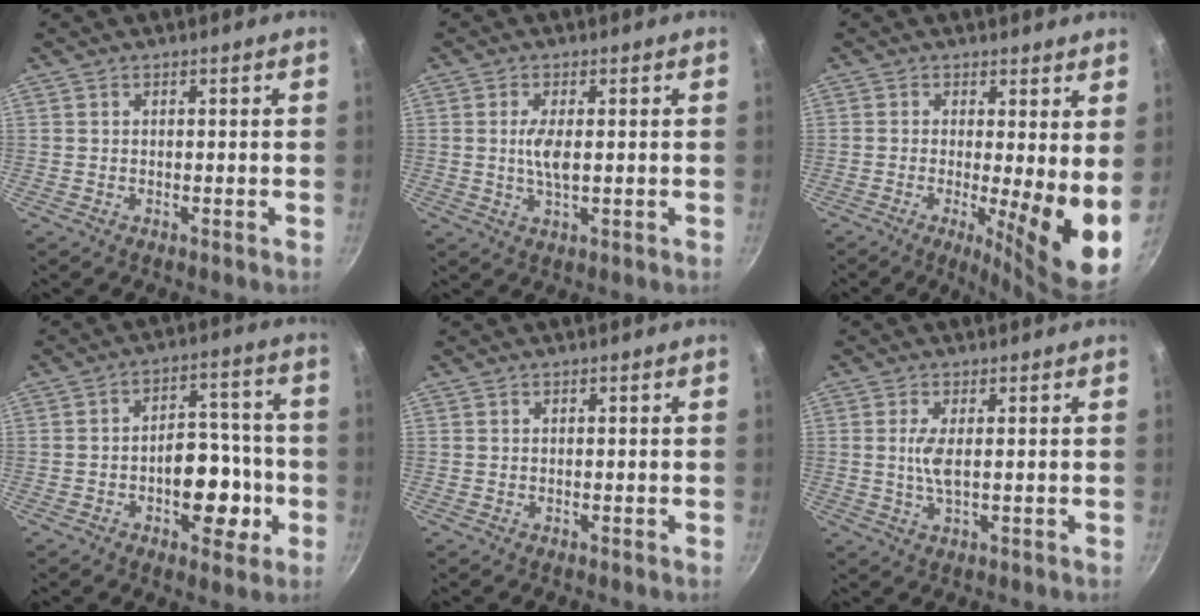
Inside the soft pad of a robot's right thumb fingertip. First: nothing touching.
{"total": 4.4, "force": [0.3, 1.6, 4.1], "torque": [-0.085, -0.003, 0.007]}
{"total": 11.3, "force": [-0.3, 2.6, 10.9], "torque": [-0.141, -0.030, -0.004]}
{"total": 12.0, "force": [-3.5, 7.3, 8.9], "torque": [-0.079, 0.036, -0.048]}
{"total": 0.0}
{"total": 3.8, "force": [0.4, 1.0, 3.7], "torque": [-0.083, -0.004, 0.009]}